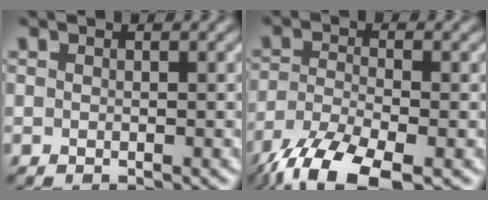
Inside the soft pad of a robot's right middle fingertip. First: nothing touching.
{"total": 9.0, "force": [-6.5, 2.8, 5.5], "torque": [-0.130, -0.027, -0.128]}